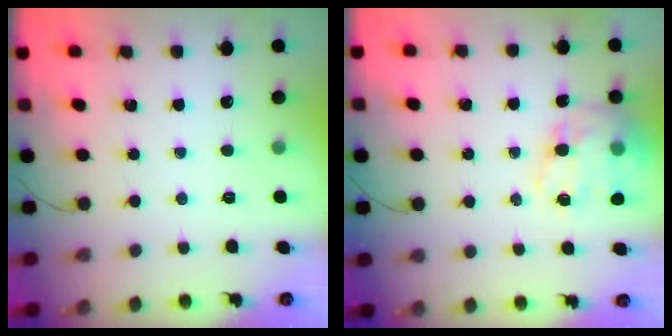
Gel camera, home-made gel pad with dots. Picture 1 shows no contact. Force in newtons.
{"total": 16.8, "press": 16.4, "slide": 3.6}